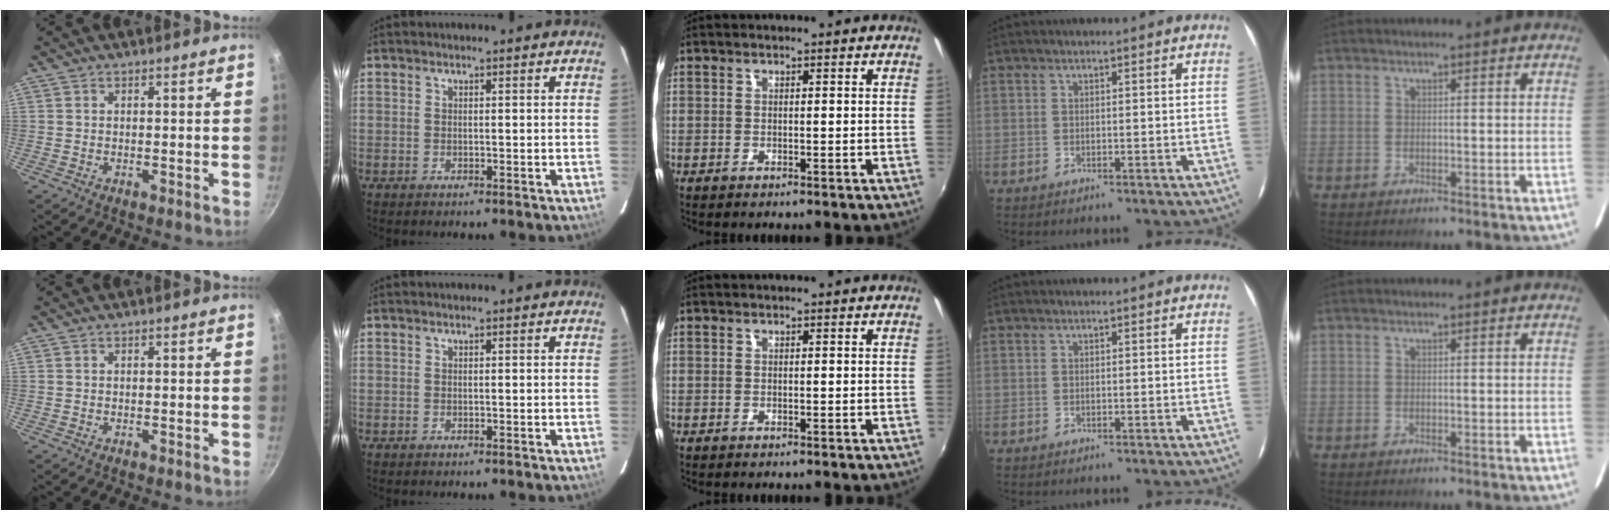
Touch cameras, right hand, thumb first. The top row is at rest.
{}